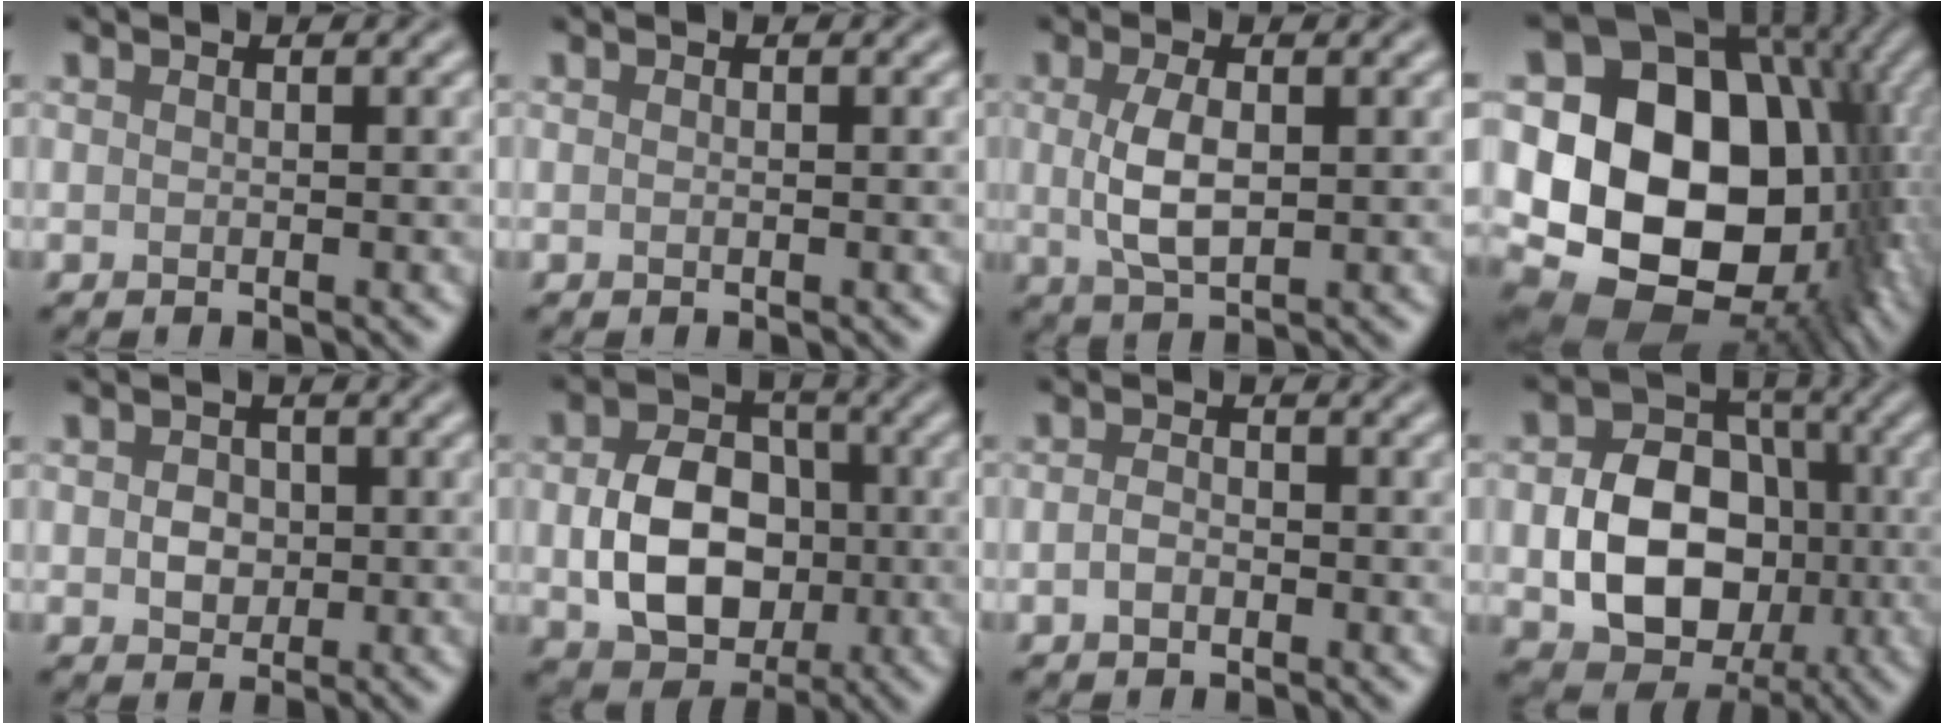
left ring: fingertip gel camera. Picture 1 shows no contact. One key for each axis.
{"total": 0.0}
{"total": 3.8, "fx": 0.3, "fy": 1.7, "fz": 3.4, "tx": -0.076, "ty": -0.001, "tz": 0.007}
{"total": 18.1, "fx": -0.1, "fy": 13.7, "fz": 11.8, "tx": -0.186, "ty": -0.017, "tz": 0.013}
{"total": 2.3, "fx": 0.1, "fy": 1.9, "fz": 1.2, "tx": -0.019, "ty": -0.002, "tz": -0.002}
{"total": 8.1, "fx": -0.6, "fy": 6.1, "fz": 5.3, "tx": -0.100, "ty": -0.007, "tz": -0.007}
{"total": 1.4, "fx": -0.5, "fy": 1.0, "fz": 0.9, "tx": -0.020, "ty": 0.000, "tz": -0.015}
{"total": 9.1, "fx": -1.4, "fy": 6.9, "fz": 5.7, "tx": -0.092, "ty": 0.000, "tz": -0.027}